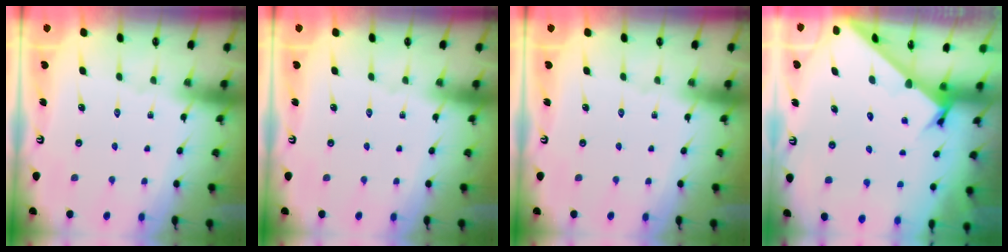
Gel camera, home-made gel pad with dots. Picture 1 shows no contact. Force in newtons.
{"total": 0.0}
{"total": 0.0}
{"total": 2.5, "press": 2.5, "slide": 0.2}